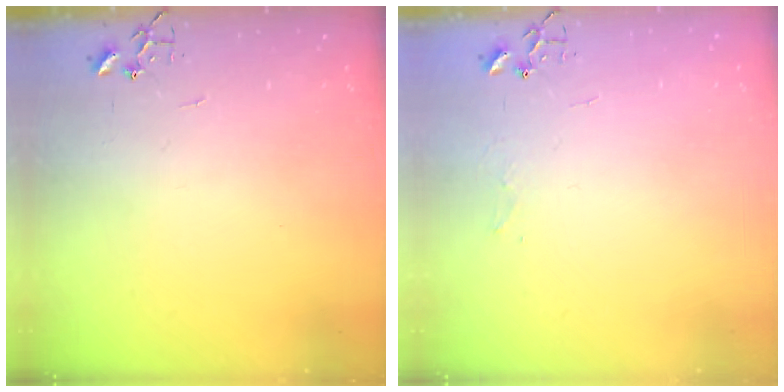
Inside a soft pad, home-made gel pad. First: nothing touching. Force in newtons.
{"total": 3.8, "press": 3.8, "slide": 0.4}